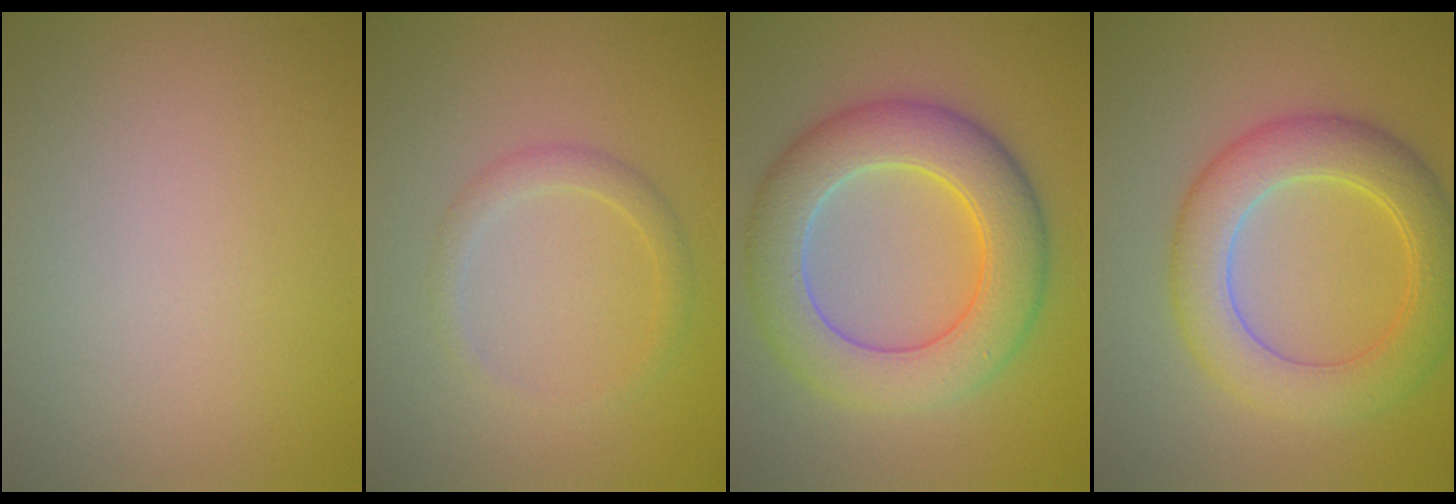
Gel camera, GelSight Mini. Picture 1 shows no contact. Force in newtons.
{"total": 1.7, "press": 1.7, "slide": 0.1}
{"total": 8.3, "press": 8.3, "slide": 0.7}
{"total": 6.6, "press": 6.6, "slide": 0.1}